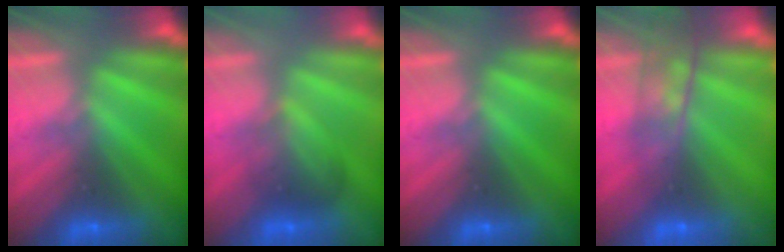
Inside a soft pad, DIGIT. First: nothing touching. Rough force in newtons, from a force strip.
{"total": 2.0}
{"total": 0.0}
{"total": 7.7}